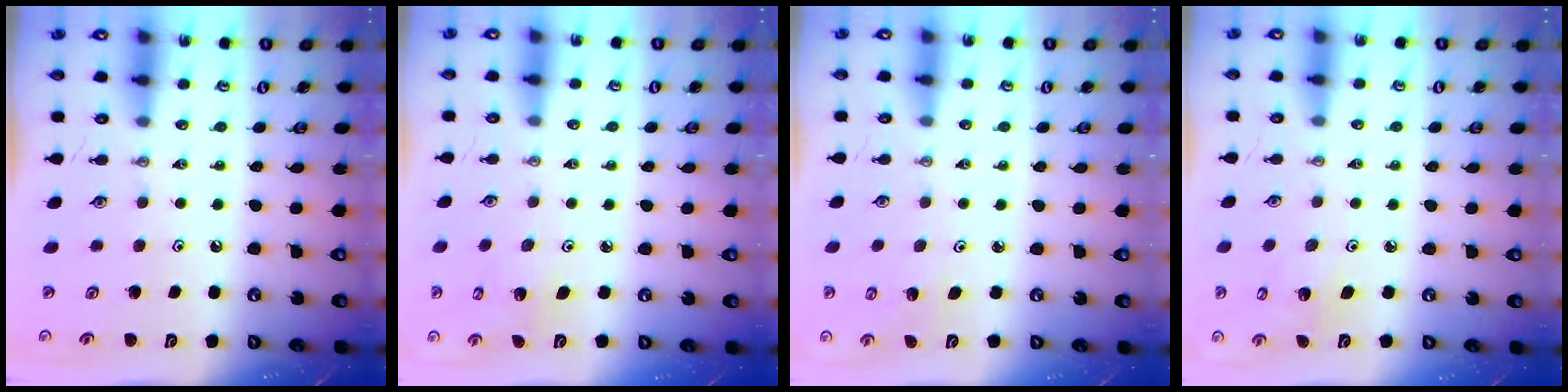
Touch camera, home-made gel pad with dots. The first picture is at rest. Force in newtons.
{"total": 3.0, "press": 3.0, "slide": 0.1}
{"total": 1.0, "press": 1.0, "slide": 0.1}
{"total": 3.7, "press": 3.7, "slide": 0.1}